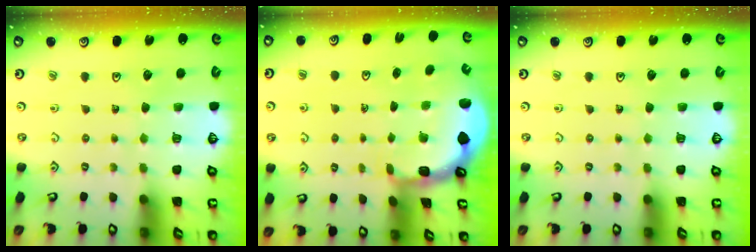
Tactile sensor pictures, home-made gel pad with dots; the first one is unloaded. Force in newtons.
{"total": 1.6, "press": 1.4, "slide": 0.7}
{"total": 0.0}